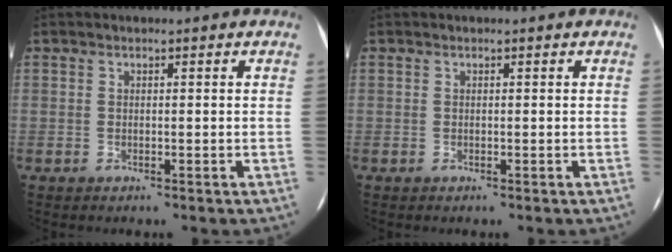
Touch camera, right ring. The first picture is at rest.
{"total": 0.0}